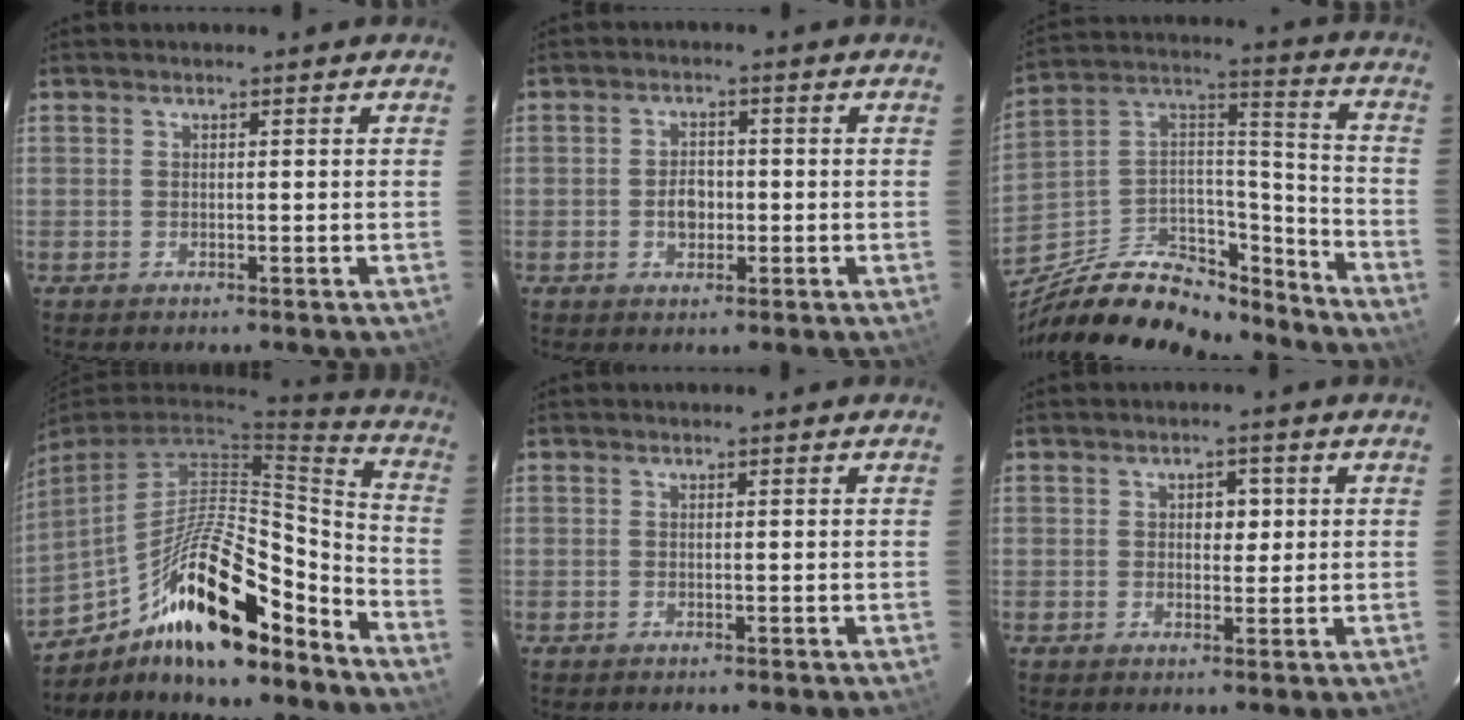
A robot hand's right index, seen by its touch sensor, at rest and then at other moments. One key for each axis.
{"total": 3.7, "fx": -0.7, "fy": 2.7, "fz": 2.3, "tx": -0.042, "ty": 0.005, "tz": -0.010}
{"total": 27.9, "fx": -21.9, "fy": 11.6, "fz": 12.7, "tx": -0.249, "ty": 0.042, "tz": -0.329}
{"total": 22.3, "fx": -14.7, "fy": 6.4, "fz": 15.6, "tx": -0.264, "ty": -0.009, "tz": -0.239}
{"total": 0.0}
{"total": 2.7, "fx": 0.5, "fy": 2.0, "fz": 1.7, "tx": -0.021, "ty": 0.009, "tz": 0.008}